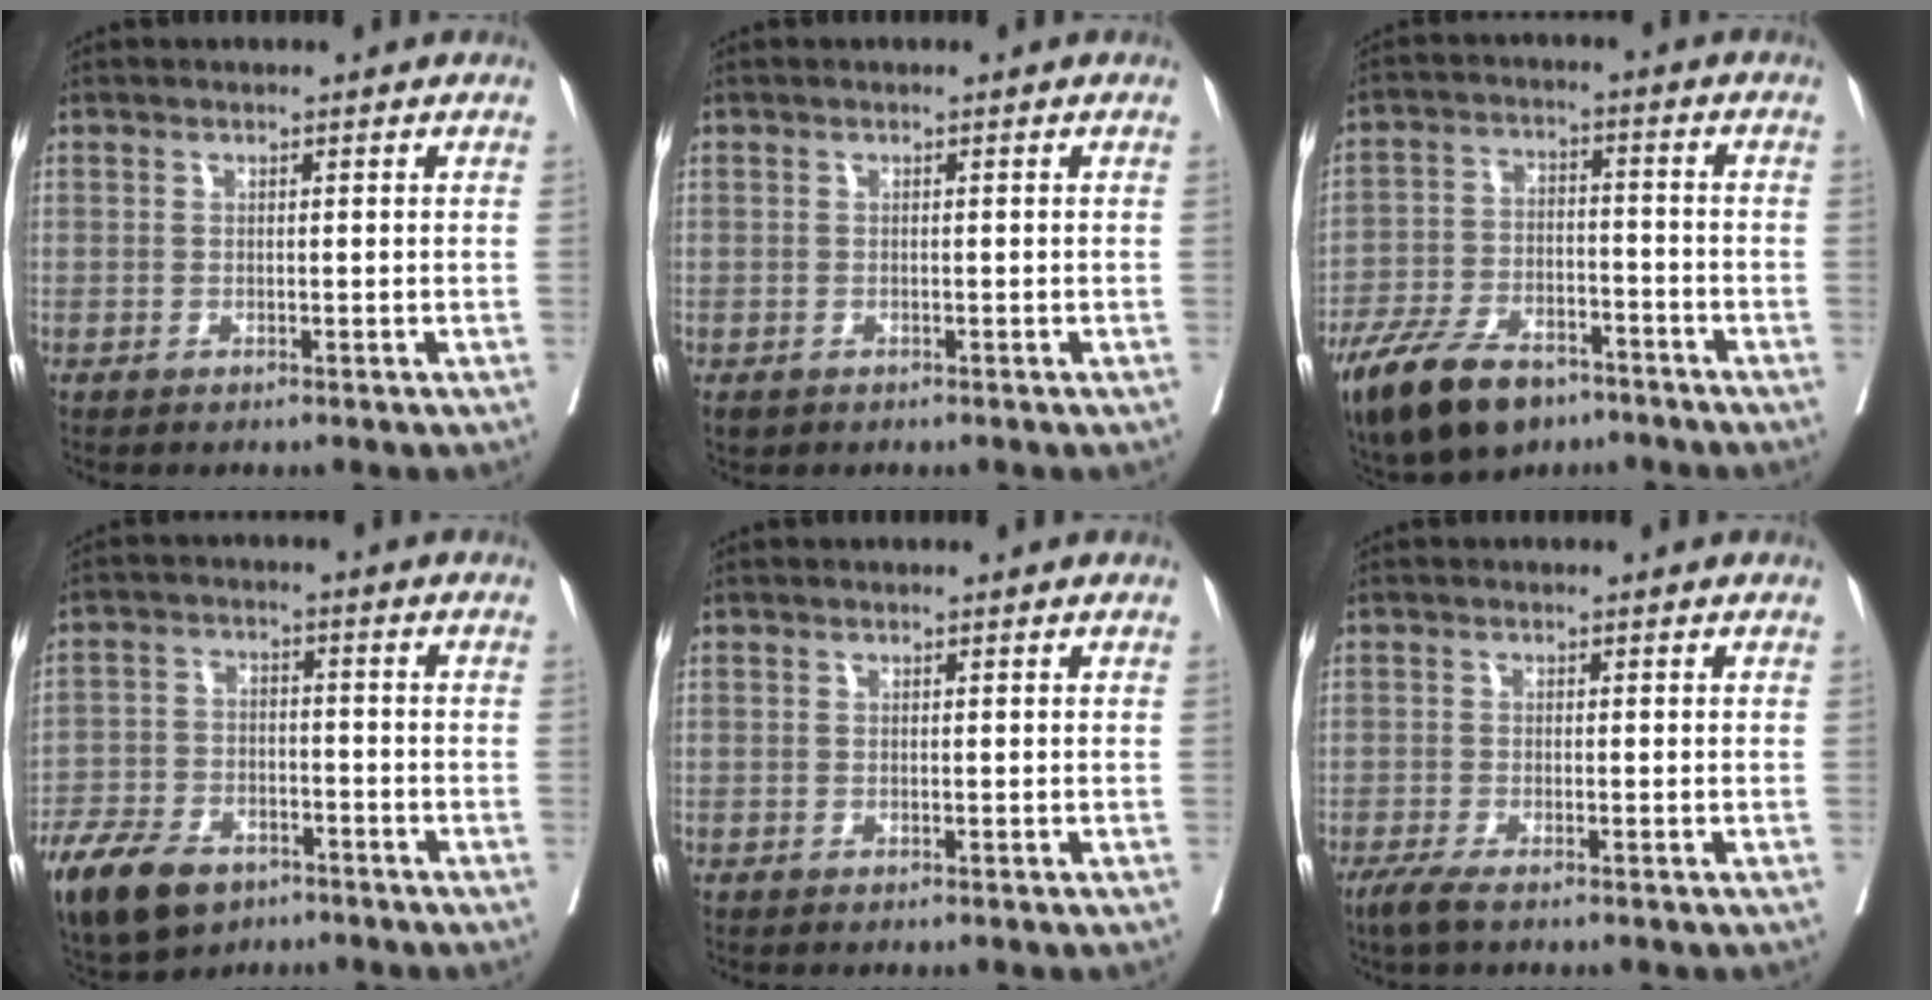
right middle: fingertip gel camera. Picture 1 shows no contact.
{"total": 1.2, "force": [-0.8, 0.8, 0.4], "torque": [-0.011, -0.002, -0.009]}
{"total": 13.5, "force": [-9.7, 5.8, 7.3], "torque": [-0.142, -0.013, -0.170]}
{"total": 13.8, "force": [-9.0, 7.5, 7.2], "torque": [-0.164, -0.012, -0.154]}
{"total": 0.0}
{"total": 2.6, "force": [-1.9, 0.3, 1.8], "torque": [-0.039, -0.009, -0.039]}